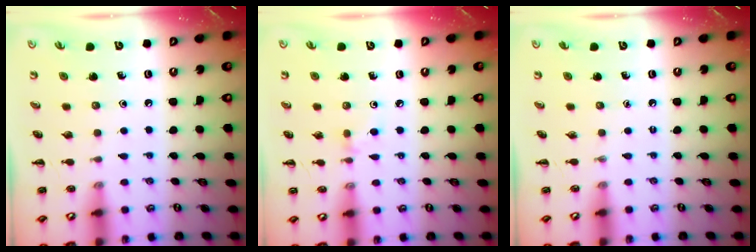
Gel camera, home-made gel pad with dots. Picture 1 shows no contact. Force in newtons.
{"total": 4.4, "press": 4.2, "slide": 1.5}
{"total": 0.0}